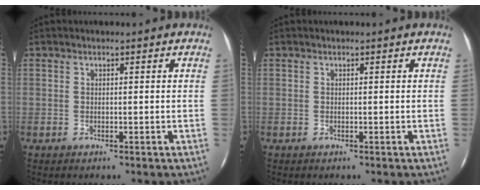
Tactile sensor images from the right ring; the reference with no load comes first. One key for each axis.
{"total": 0.0}